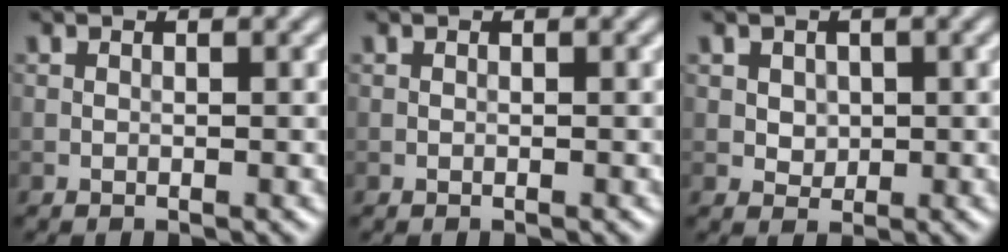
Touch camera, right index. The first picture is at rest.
{"total": 0.0}
{"total": 1.5, "force": [0.4, 1.3, 0.7], "torque": [-0.013, -0.002, 0.013]}